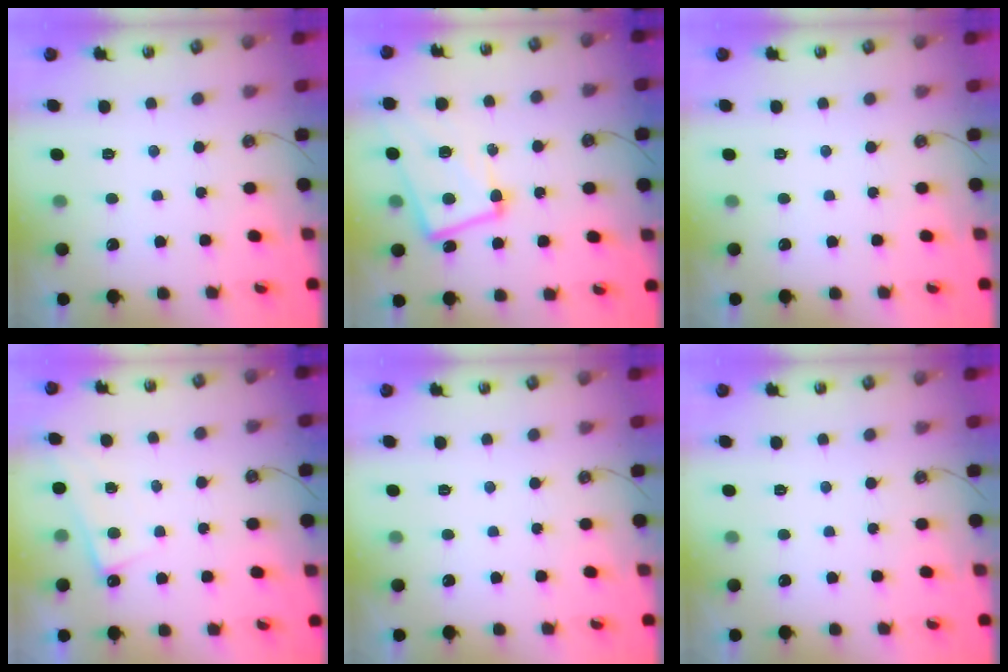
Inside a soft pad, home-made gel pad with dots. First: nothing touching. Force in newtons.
{"total": 8.3, "press": 8.1, "slide": 1.7}
{"total": 0.0}
{"total": 0.8, "press": 0.8, "slide": 0.2}
{"total": 0.0}
{"total": 0.0}